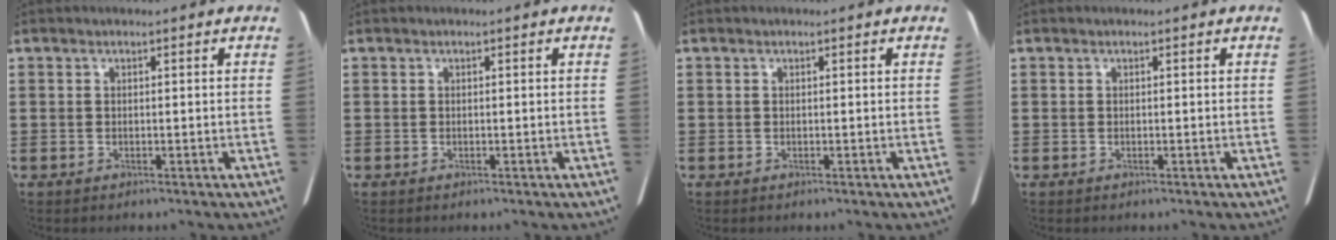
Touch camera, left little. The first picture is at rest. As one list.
[{"total": 0.0}, {"total": 0.0}, {"total": 0.0}]